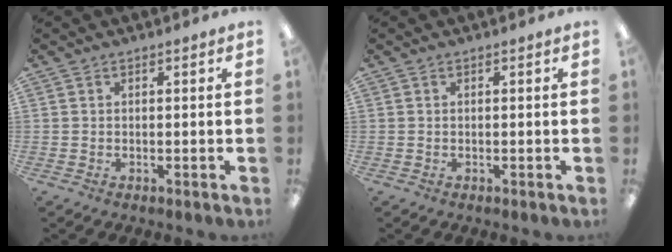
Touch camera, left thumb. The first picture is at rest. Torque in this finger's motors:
{"motor_torque": [-0.04, -0.04, 0.00, -0.01, 0.00]}